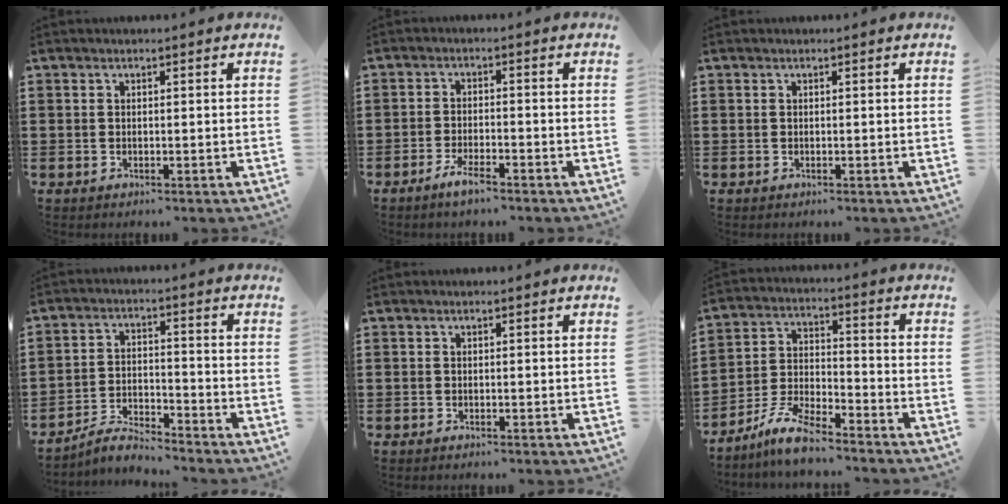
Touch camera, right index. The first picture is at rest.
{"total": 3.1, "force": [-2.4, 0.5, 1.8], "torque": [-0.037, 0.004, -0.047]}
{"total": 0.0}
{"total": 4.3, "force": [-4.2, 0.5, 0.9], "torque": [-0.025, 0.005, -0.087]}
{"total": 0.0}
{"total": 7.3, "force": [-6.4, 1.2, 3.4], "torque": [-0.089, 0.000, -0.129]}